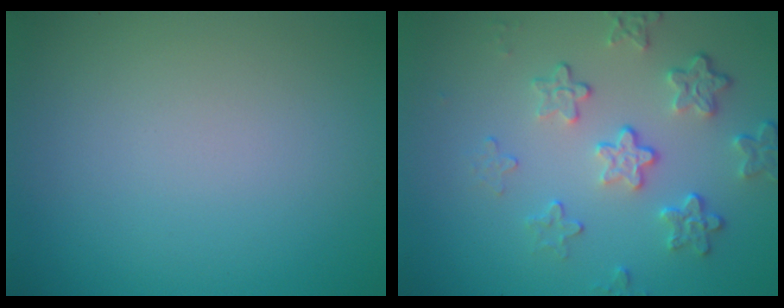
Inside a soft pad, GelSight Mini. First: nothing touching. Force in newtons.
{"total": 4.4, "press": 3.2, "slide": 3.0}